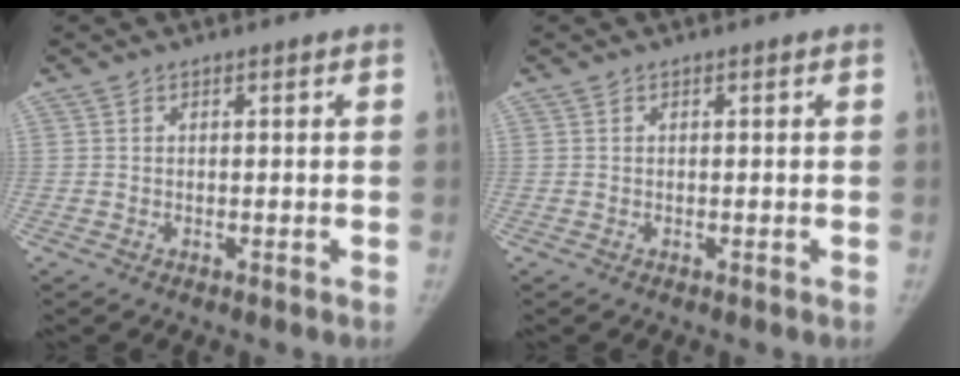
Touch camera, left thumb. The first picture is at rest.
{"total": 0.0}